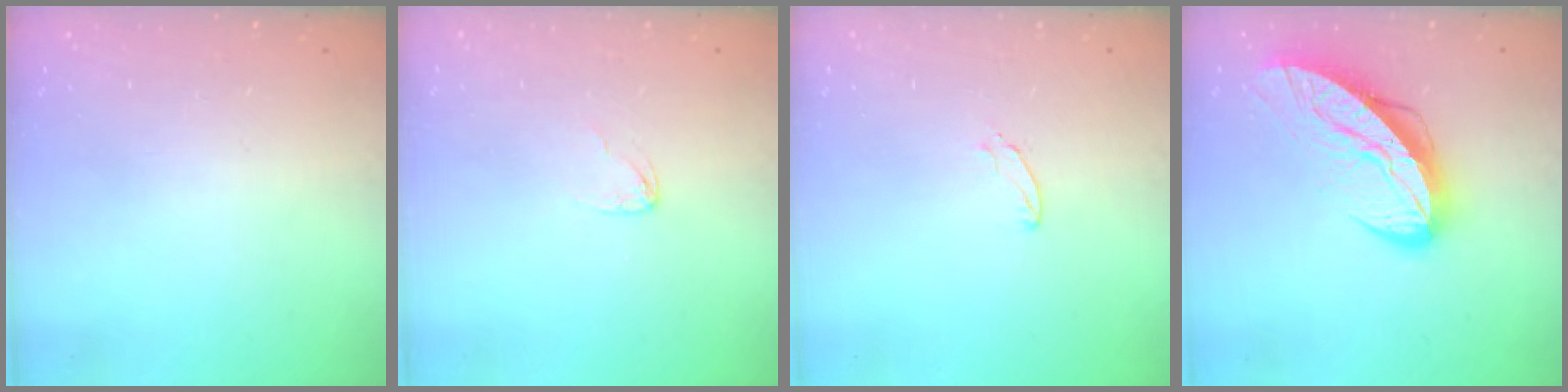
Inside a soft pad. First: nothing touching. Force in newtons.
{"total": 2.9, "press": 2.9, "slide": 0.2}
{"total": 4.7, "press": 4.6, "slide": 0.3}
{"total": 12.3, "press": 12.2, "slide": 1.1}